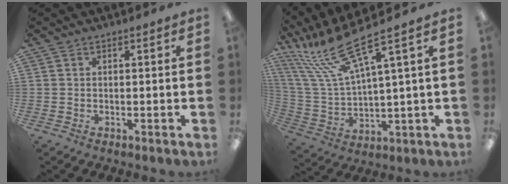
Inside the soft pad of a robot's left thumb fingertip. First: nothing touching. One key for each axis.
{"total": 18.1, "fx": 11.9, "fy": 3.9, "fz": 13.1, "tx": -0.286, "ty": -0.063, "tz": 0.201}